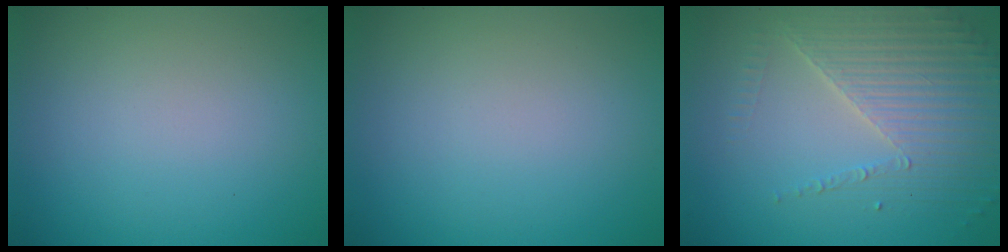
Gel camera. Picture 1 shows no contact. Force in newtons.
{"total": 0.0}
{"total": 4.1, "press": 3.7, "slide": 1.8}